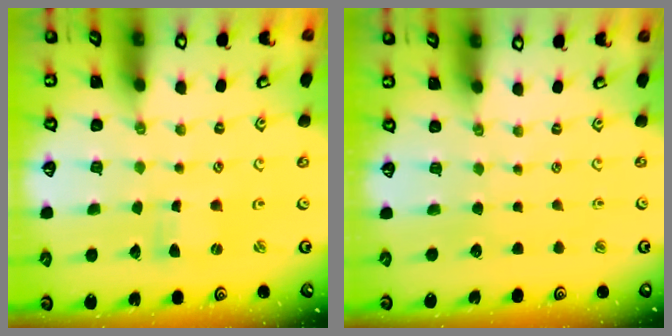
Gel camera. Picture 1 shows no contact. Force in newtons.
{"total": 0.0}